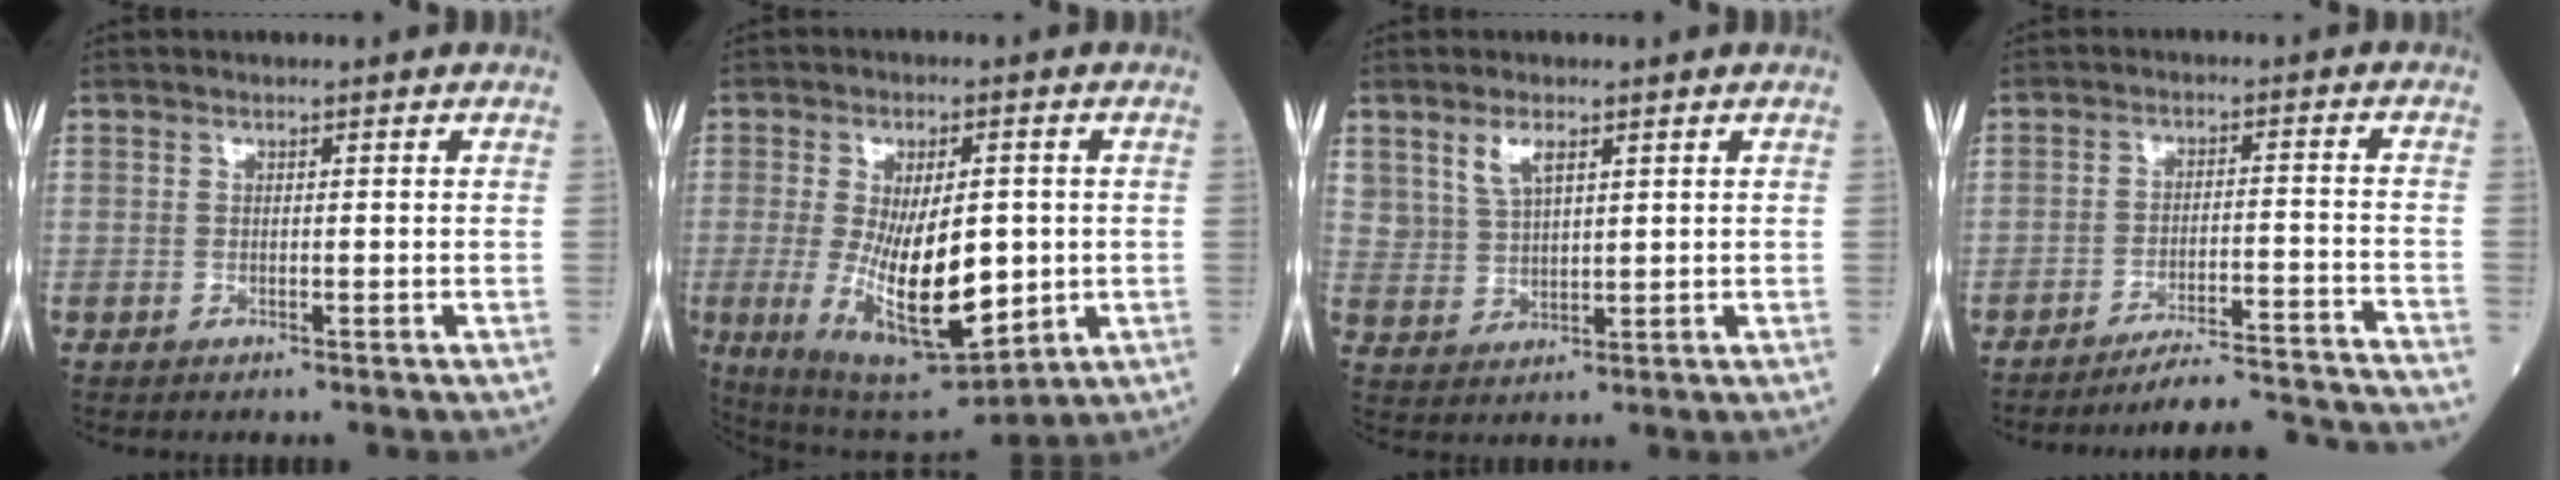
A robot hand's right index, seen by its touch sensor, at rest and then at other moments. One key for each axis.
{"total": 15.2, "fx": -1.9, "fy": 5.1, "fz": 14.2, "tx": -0.247, "ty": -0.025, "tz": -0.017}
{"total": 4.5, "fx": 2.7, "fy": 2.1, "fz": 2.8, "tx": -0.061, "ty": 0.006, "tz": 0.060}
{"total": 16.1, "fx": -15.8, "fy": -1.4, "fz": 2.8, "tx": -0.025, "ty": -0.007, "tz": -0.211}